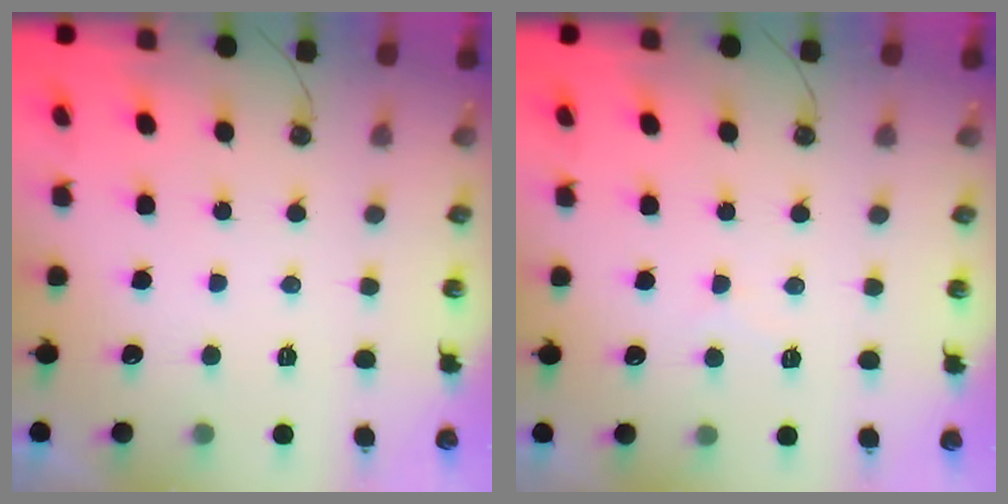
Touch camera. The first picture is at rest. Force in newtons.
{"total": 5.7, "press": 5.6, "slide": 0.7}